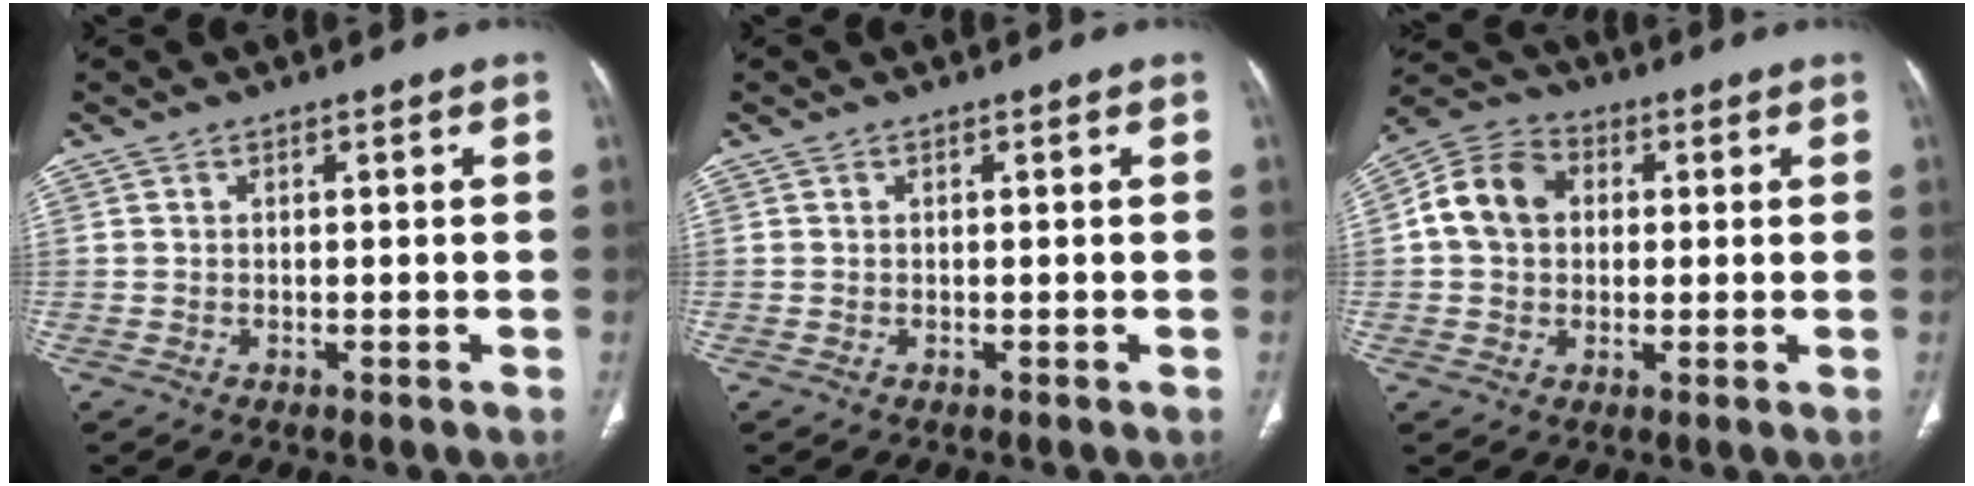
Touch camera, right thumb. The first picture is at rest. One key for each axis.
{"total": 0.0}
{"total": 10.1, "fx": 1.4, "fy": 8.0, "fz": 6.0, "tx": -0.099, "ty": 0.023, "tz": 0.016}